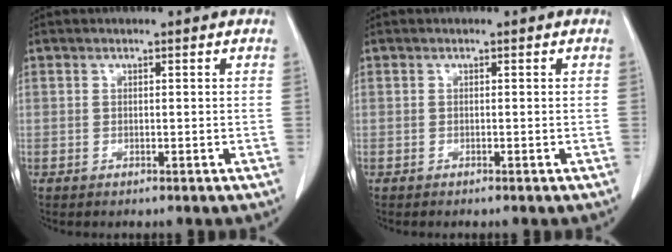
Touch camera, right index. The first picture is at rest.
{"total": 0.0}